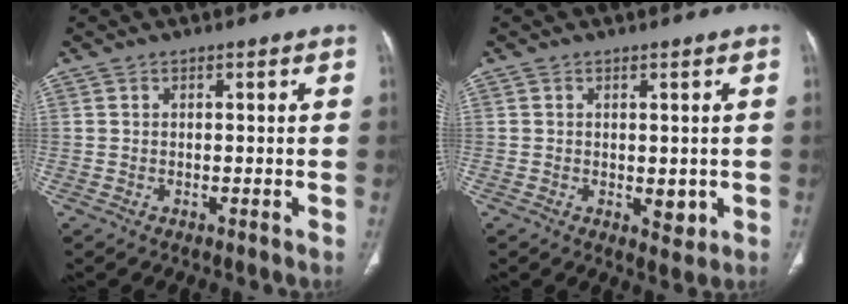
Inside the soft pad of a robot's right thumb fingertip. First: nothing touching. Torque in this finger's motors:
{"motor_torque": [2.60, 2.41, 0.55, -0.45, 0.02]}